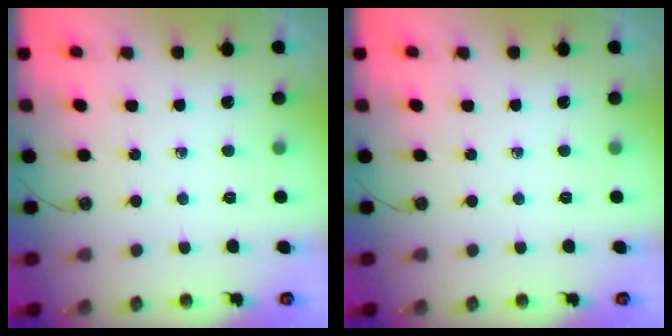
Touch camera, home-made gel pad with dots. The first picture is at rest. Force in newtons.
{"total": 0.0}